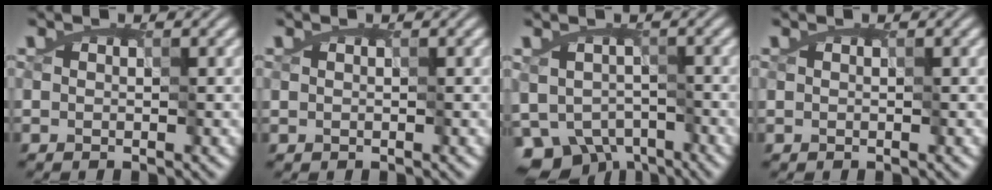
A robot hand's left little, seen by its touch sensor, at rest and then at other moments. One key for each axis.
{"total": 0.0}
{"total": 6.5, "fx": -3.7, "fy": 4.7, "fz": 2.5, "tx": -0.033, "ty": -0.024, "tz": -0.059}
{"total": 0.0}